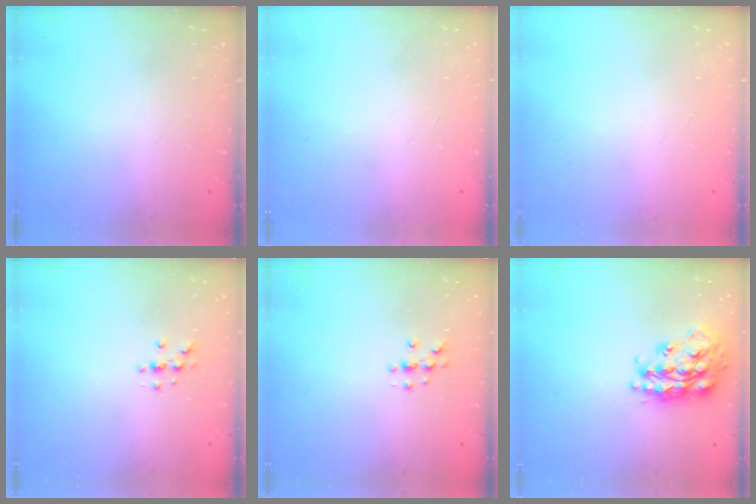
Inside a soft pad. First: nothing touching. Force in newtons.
{"total": 0.0}
{"total": 0.0}
{"total": 3.0, "press": 3.0, "slide": 0.4}
{"total": 3.7, "press": 3.7, "slide": 0.4}
{"total": 19.5, "press": 19.5, "slide": 1.8}